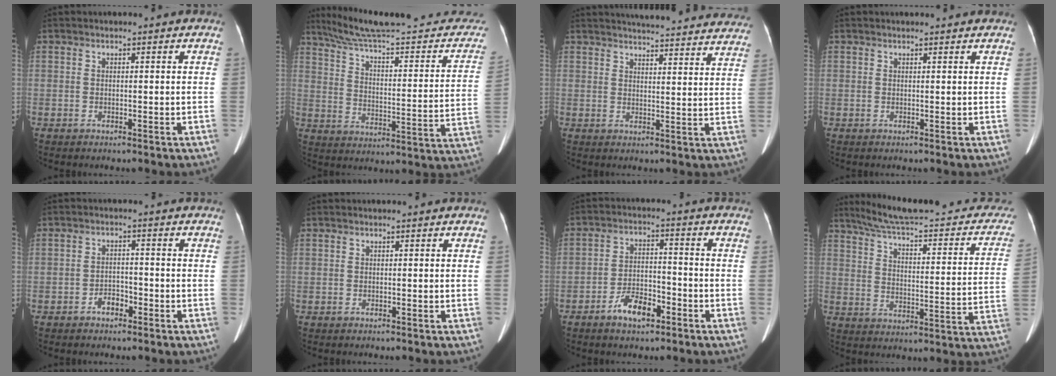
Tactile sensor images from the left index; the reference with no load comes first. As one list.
[{"total": 28.7, "force": [26.4, 2.9, 10.8], "torque": [-0.152, -0.069, 0.343]}, {"total": 26.4, "force": [25.0, 3.5, 7.9], "torque": [-0.112, -0.051, 0.288]}, {"total": 2.7, "force": [2.5, 0.3, 0.7], "torque": [-0.012, 0.013, 0.027]}, {"total": 2.4, "force": [-1.6, 1.3, 1.2], "torque": [-0.019, 0.005, -0.027]}, {"total": 0.0}, {"total": 6.2, "force": [-3.9, 2.6, 4.1], "torque": [-0.082, 0.006, -0.066]}, {"total": 24.5, "force": [21.1, 4.5, 11.7], "torque": [-0.159, -0.019, 0.259]}]